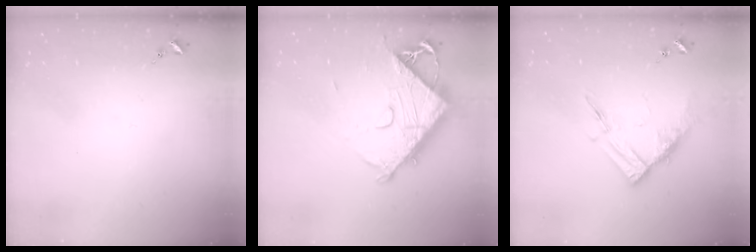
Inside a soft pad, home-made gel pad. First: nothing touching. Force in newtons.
{"total": 12.5, "press": 12.5, "slide": 1.3}
{"total": 11.9, "press": 11.9, "slide": 0.6}